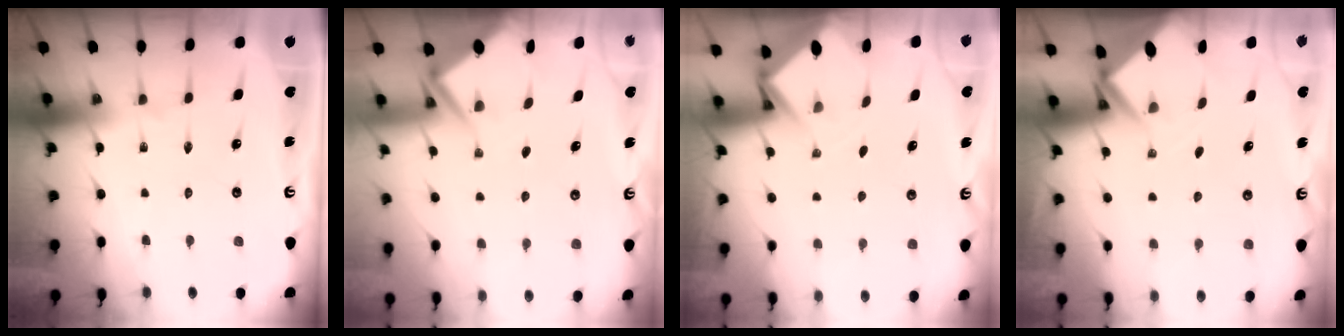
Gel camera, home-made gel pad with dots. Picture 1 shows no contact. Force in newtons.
{"total": 3.6, "press": 3.6, "slide": 0.4}
{"total": 2.9, "press": 2.9, "slide": 0.3}
{"total": 2.7, "press": 2.7, "slide": 0.1}